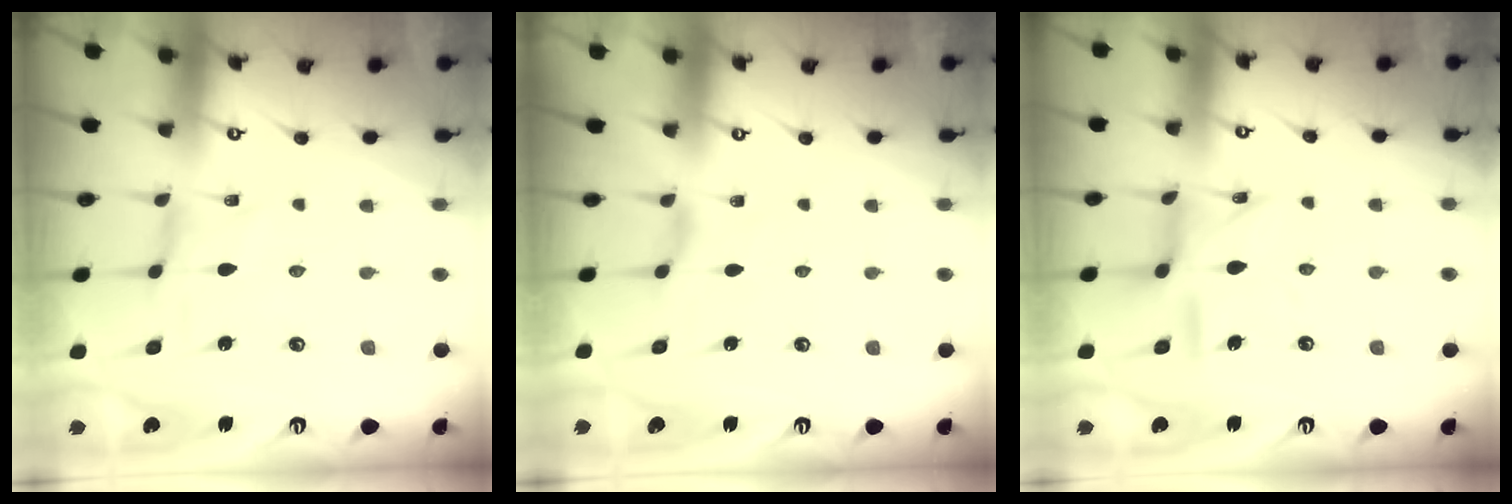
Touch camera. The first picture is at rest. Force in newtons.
{"total": 2.0, "press": 2.0, "slide": 0.3}
{"total": 11.0, "press": 10.9, "slide": 0.8}